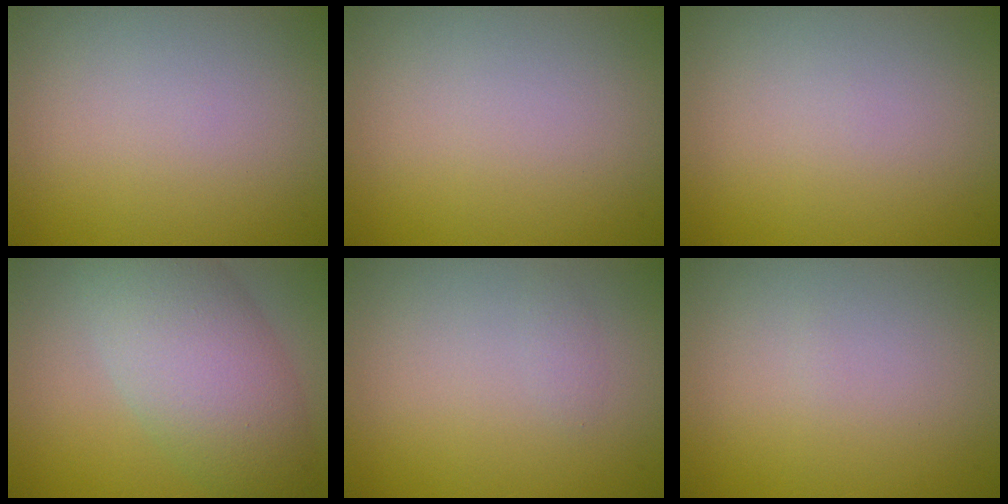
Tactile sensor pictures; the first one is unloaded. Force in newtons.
{"total": 0.0}
{"total": 0.0}
{"total": 7.8, "press": 7.8, "slide": 0.2}
{"total": 0.6, "press": 0.6, "slide": 0.0}
{"total": 0.0}